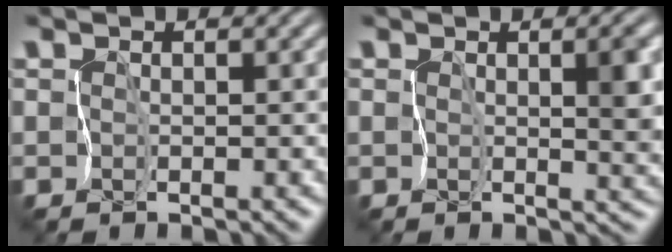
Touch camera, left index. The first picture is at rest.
{"total": 4.7, "force": [0.8, 1.7, 4.3], "torque": [-0.063, -0.004, 0.015]}